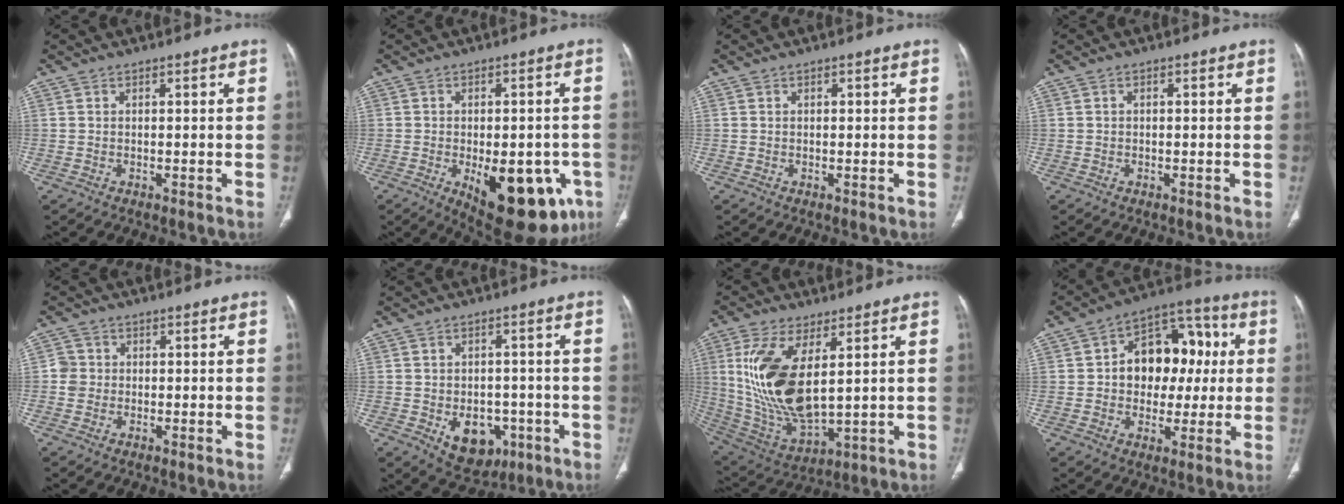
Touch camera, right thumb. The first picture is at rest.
{"total": 19.3, "force": [-7.0, 9.3, 15.4], "torque": [-0.148, 0.002, -0.074]}
{"total": 0.7, "force": [0.3, 0.4, 0.5], "torque": [-0.009, 0.001, 0.006]}
{"total": 0.6, "force": [0.1, 0.3, 0.4], "torque": [-0.008, 0.005, 0.000]}
{"total": 2.8, "force": [-0.1, 2.7, 0.6], "torque": [0.005, 0.007, -0.006]}
{"total": 9.7, "force": [-3.4, 6.9, 5.9], "torque": [-0.051, 0.014, -0.034]}
{"total": 18.2, "force": [4.2, 8.1, 15.7], "torque": [-0.318, -0.025, 0.101]}
{"total": 15.9, "force": [1.5, 11.4, 11.0], "torque": [-0.098, 0.029, 0.016]}